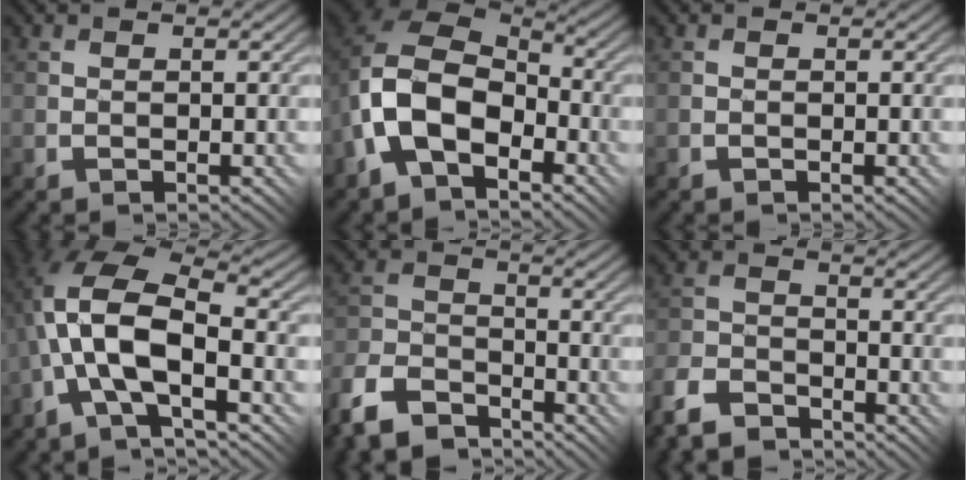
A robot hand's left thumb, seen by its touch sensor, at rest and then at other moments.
{"total": 12.2, "force": [-4.2, 8.1, 8.2], "torque": [-0.179, -0.020, -0.083]}
{"total": 0.0}
{"total": 11.0, "force": [-2.1, 4.8, 9.6], "torque": [-0.212, 0.017, -0.051]}
{"total": 9.8, "force": [-7.9, 4.4, 3.8], "torque": [-0.099, -0.012, -0.164]}
{"total": 6.9, "force": [-5.9, 2.8, 2.3], "torque": [-0.056, -0.007, -0.126]}